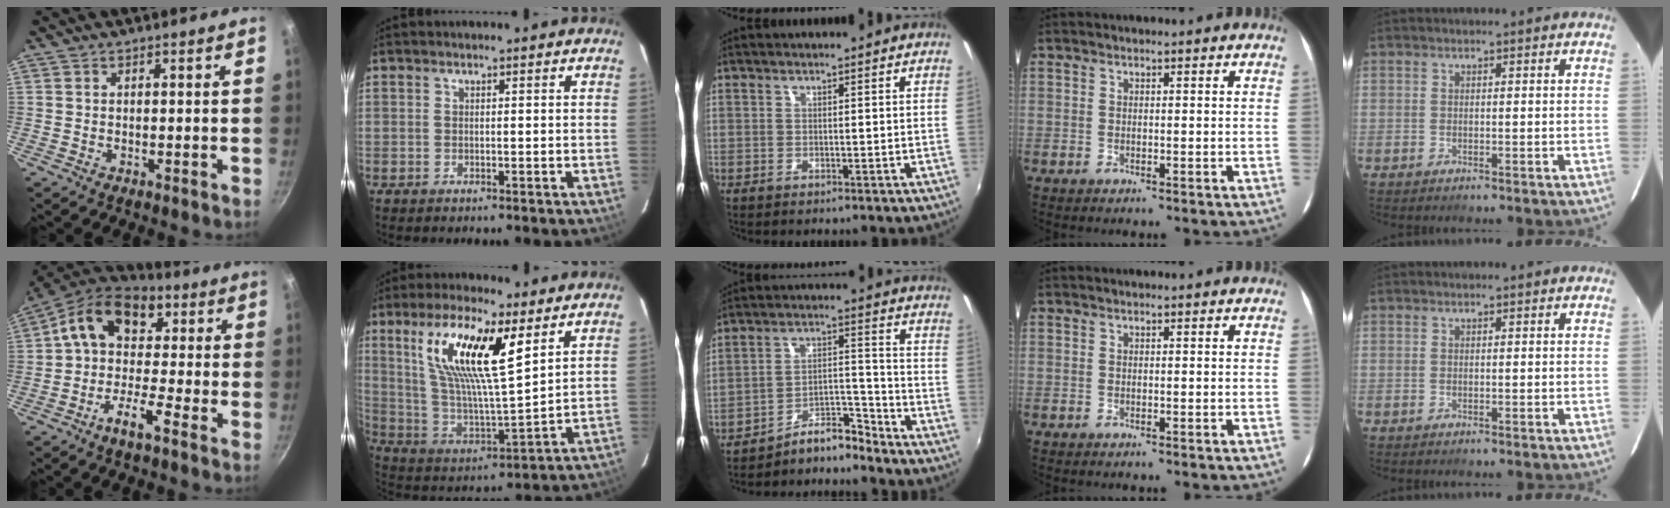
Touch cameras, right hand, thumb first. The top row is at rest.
{"thumb": {"total": 12.9, "force": [-0.5, 8.0, 10.1], "torque": [-0.154, 0.044, -0.033]}, "index": {"total": 18.9, "force": [8.9, 5.0, 16.0], "torque": [-0.301, 0.004, 0.172]}, "middle": {"total": 6.4, "force": [-6.3, 0.4, 0.6], "torque": [-0.011, 0.029, -0.113]}}